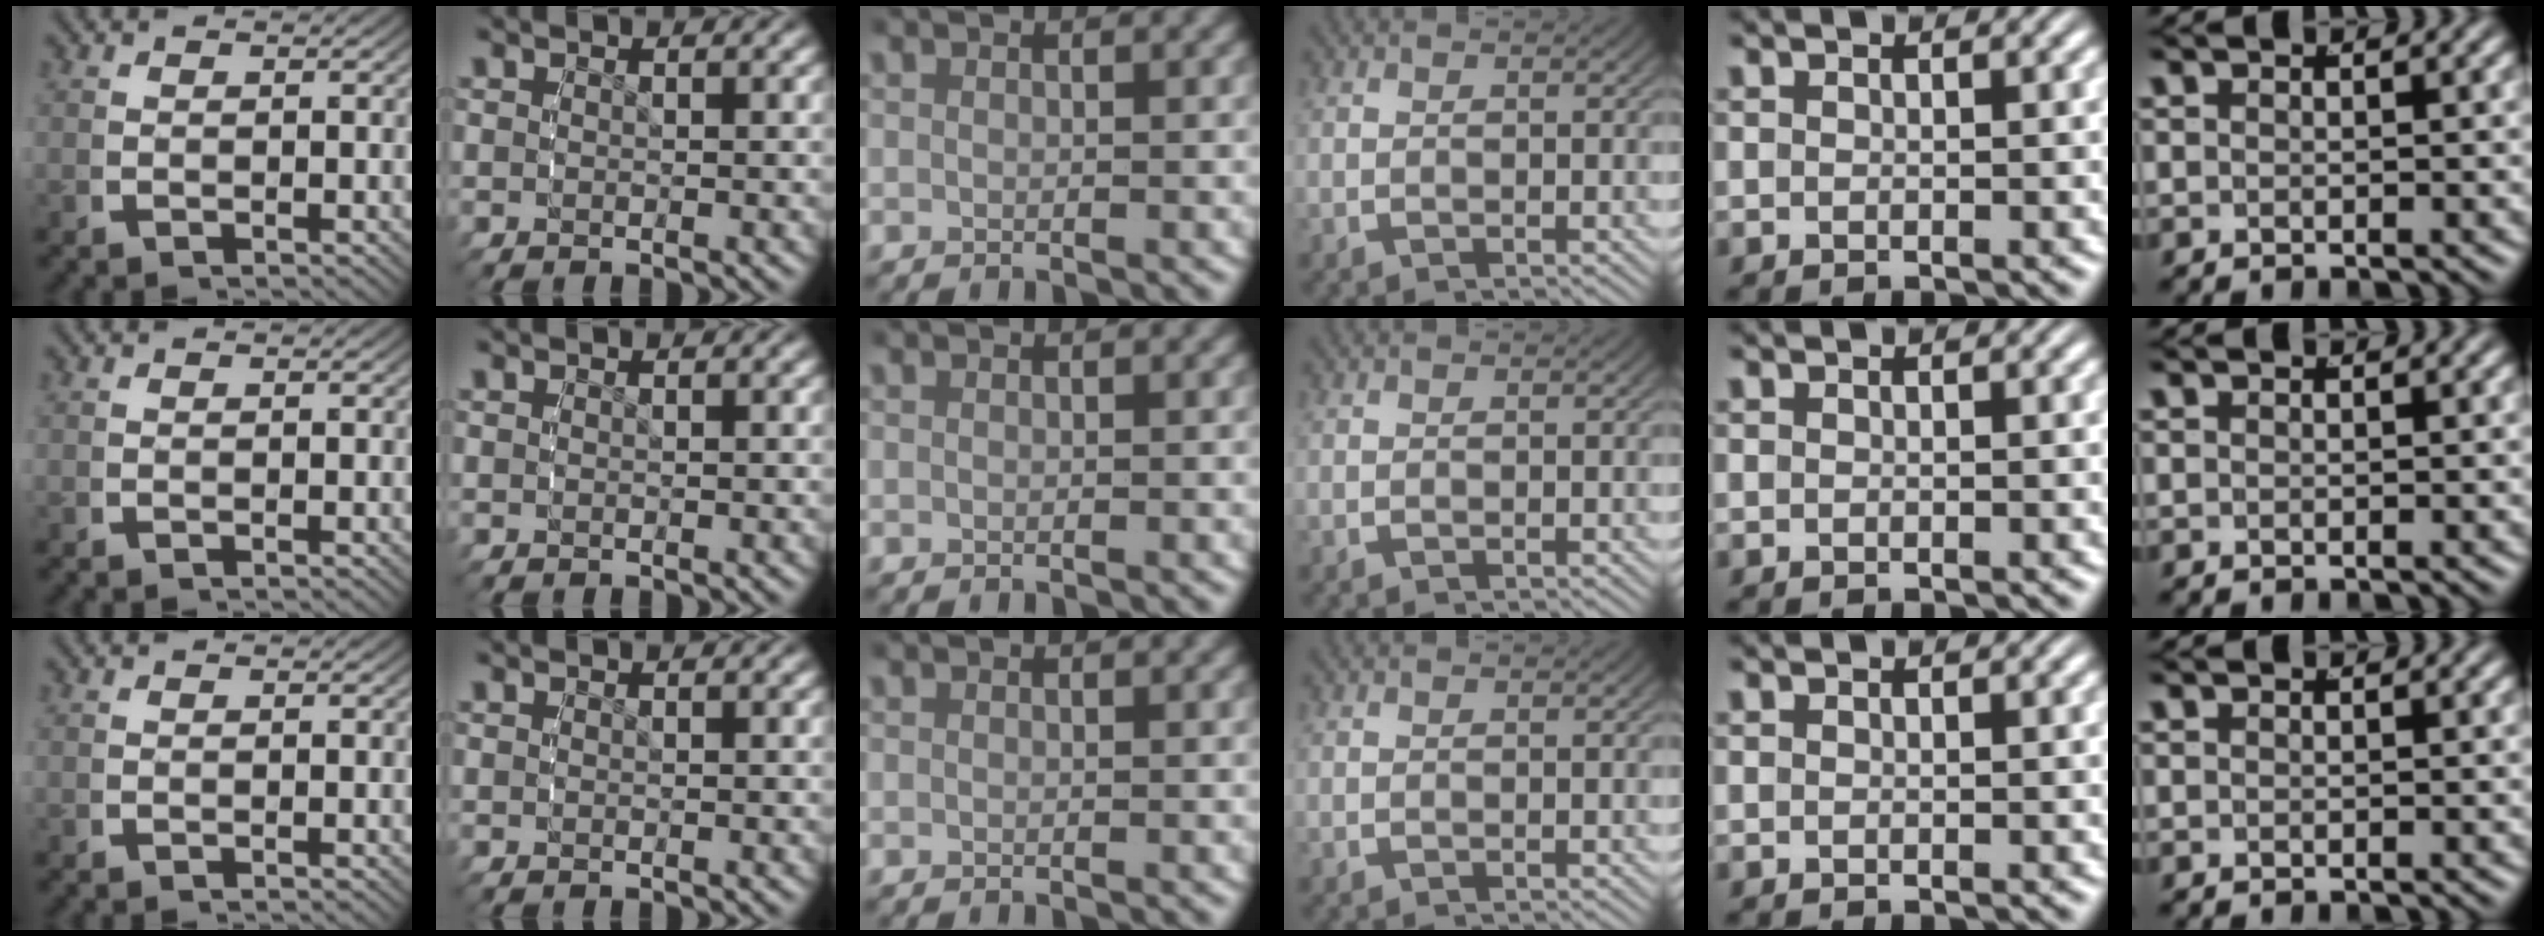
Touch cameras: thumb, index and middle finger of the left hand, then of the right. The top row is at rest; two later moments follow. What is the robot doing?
{"motion": "reach", "object": "backpack"}